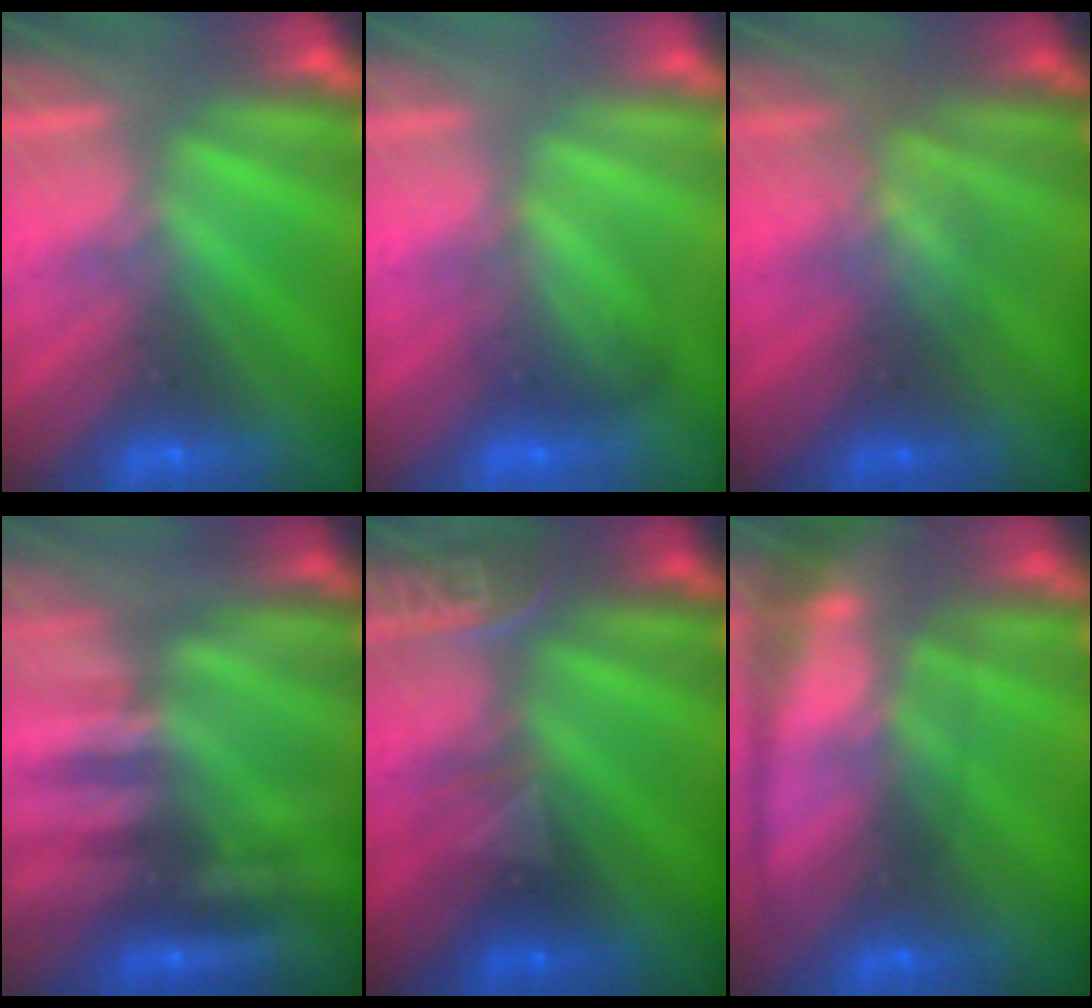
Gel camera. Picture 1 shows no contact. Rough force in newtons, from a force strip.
{"total": 1.8}
{"total": 2.7}
{"total": 2.4}
{"total": 2.4}
{"total": 5.8}